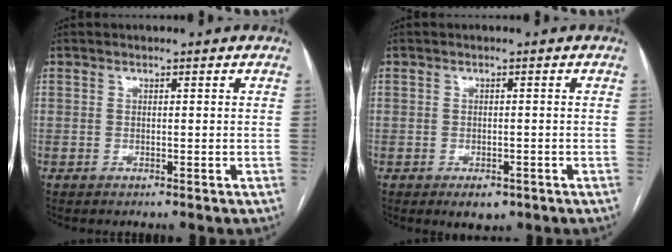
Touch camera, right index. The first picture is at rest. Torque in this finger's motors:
{"motor_torque": [-0.04, 0.06, -0.12, -0.05]}